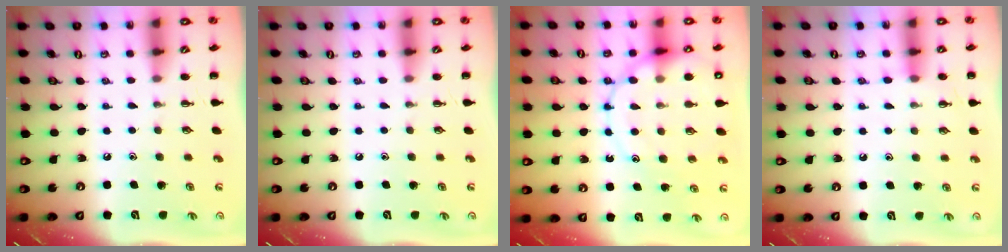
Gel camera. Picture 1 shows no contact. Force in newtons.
{"total": 0.0}
{"total": 16.6, "press": 16.4, "slide": 2.8}
{"total": 8.9, "press": 8.7, "slide": 2.2}